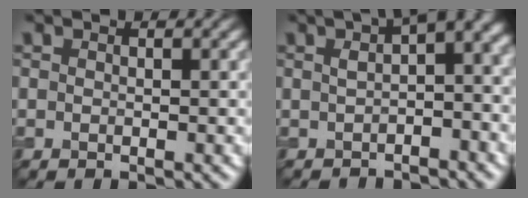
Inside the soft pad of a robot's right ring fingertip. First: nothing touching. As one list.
[{"total": 6.8, "force": [0.3, 2.3, 6.4], "torque": [-0.075, 0.009, -0.001]}]